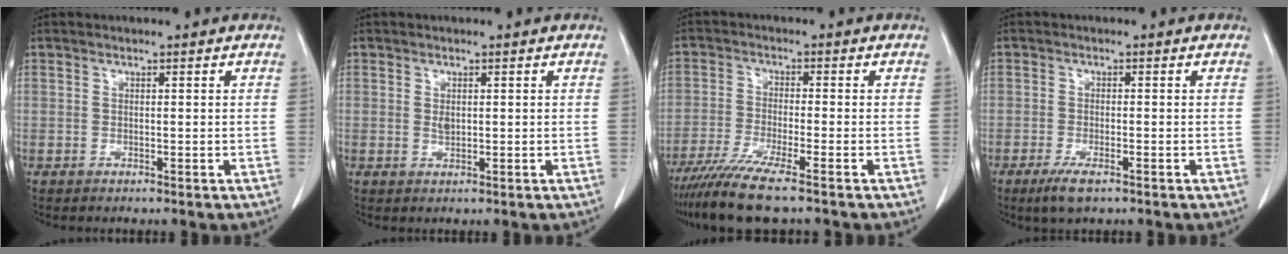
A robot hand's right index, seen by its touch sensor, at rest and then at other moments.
{"total": 1.2, "force": [0.3, 0.7, 0.9], "torque": [-0.017, -0.004, 0.008]}
{"total": 8.6, "force": [-6.6, -0.2, 5.5], "torque": [-0.096, -0.025, -0.115]}
{"total": 3.7, "force": [-2.3, 0.9, 2.7], "torque": [-0.054, -0.005, -0.036]}